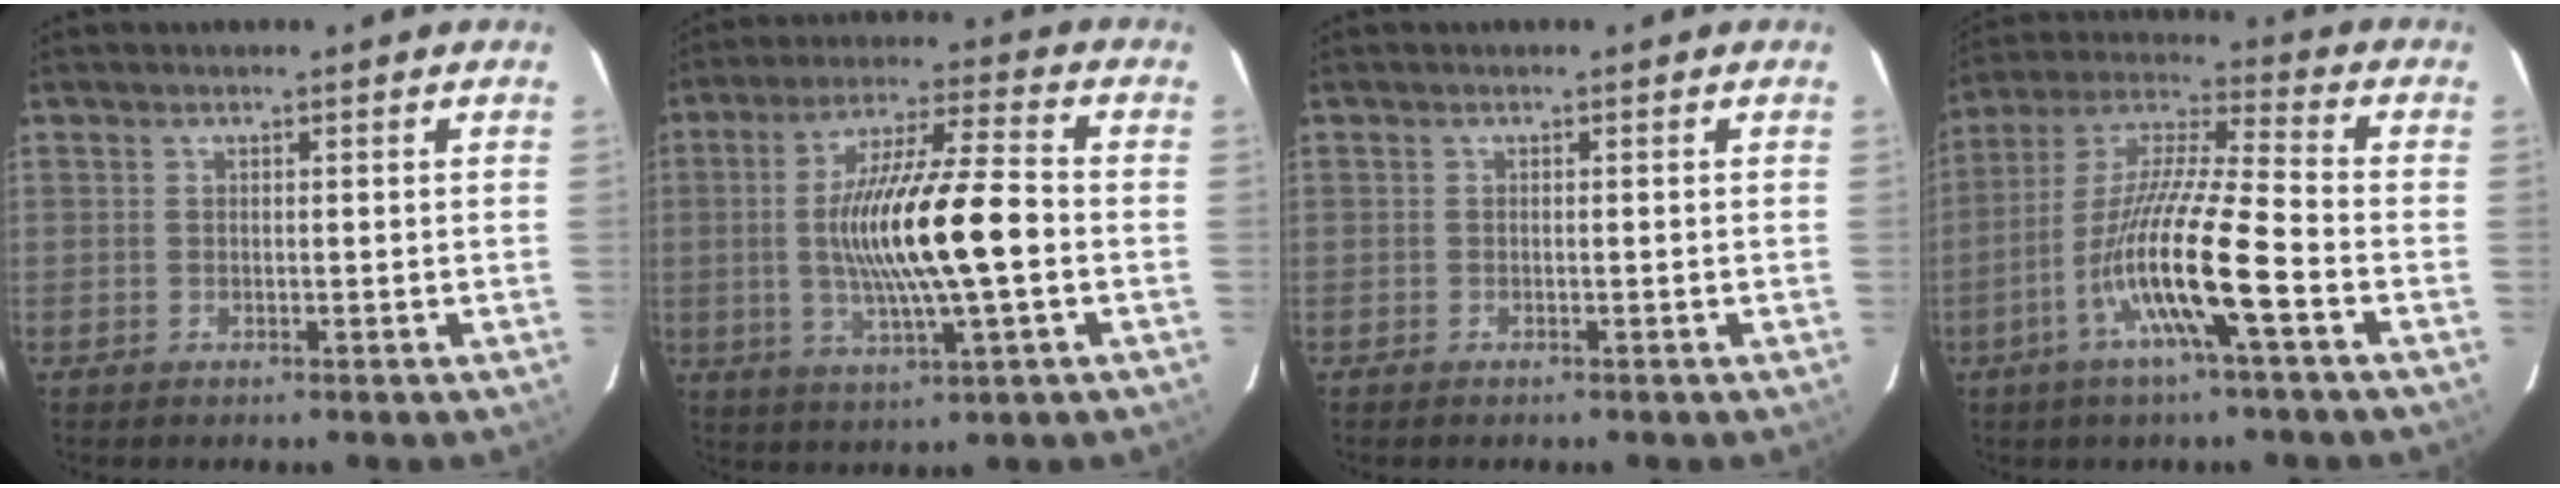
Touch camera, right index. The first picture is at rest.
{"total": 15.0, "force": [-1.4, 1.3, 14.9], "torque": [-0.276, 0.002, -0.024]}
{"total": 0.5, "force": [-0.5, 0.1, 0.2], "torque": [-0.008, -0.002, -0.008]}
{"total": 15.1, "force": [-5.5, 0.1, 14.0], "torque": [-0.280, -0.004, -0.110]}